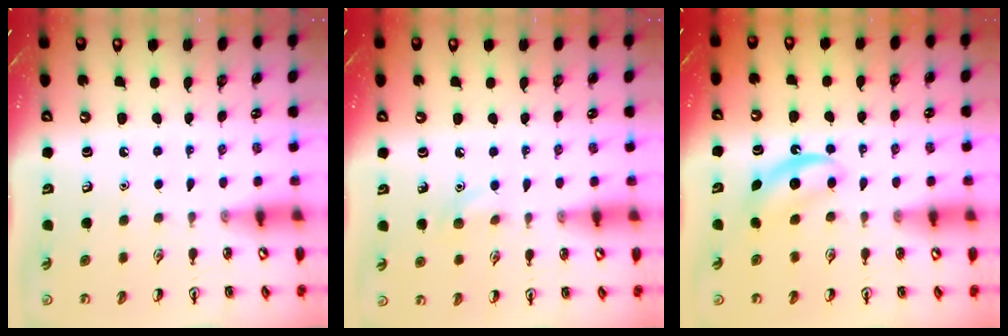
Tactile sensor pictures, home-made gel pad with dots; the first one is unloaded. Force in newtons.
{"total": 5.7, "press": 5.5, "slide": 1.7}
{"total": 4.7, "press": 4.6, "slide": 0.7}